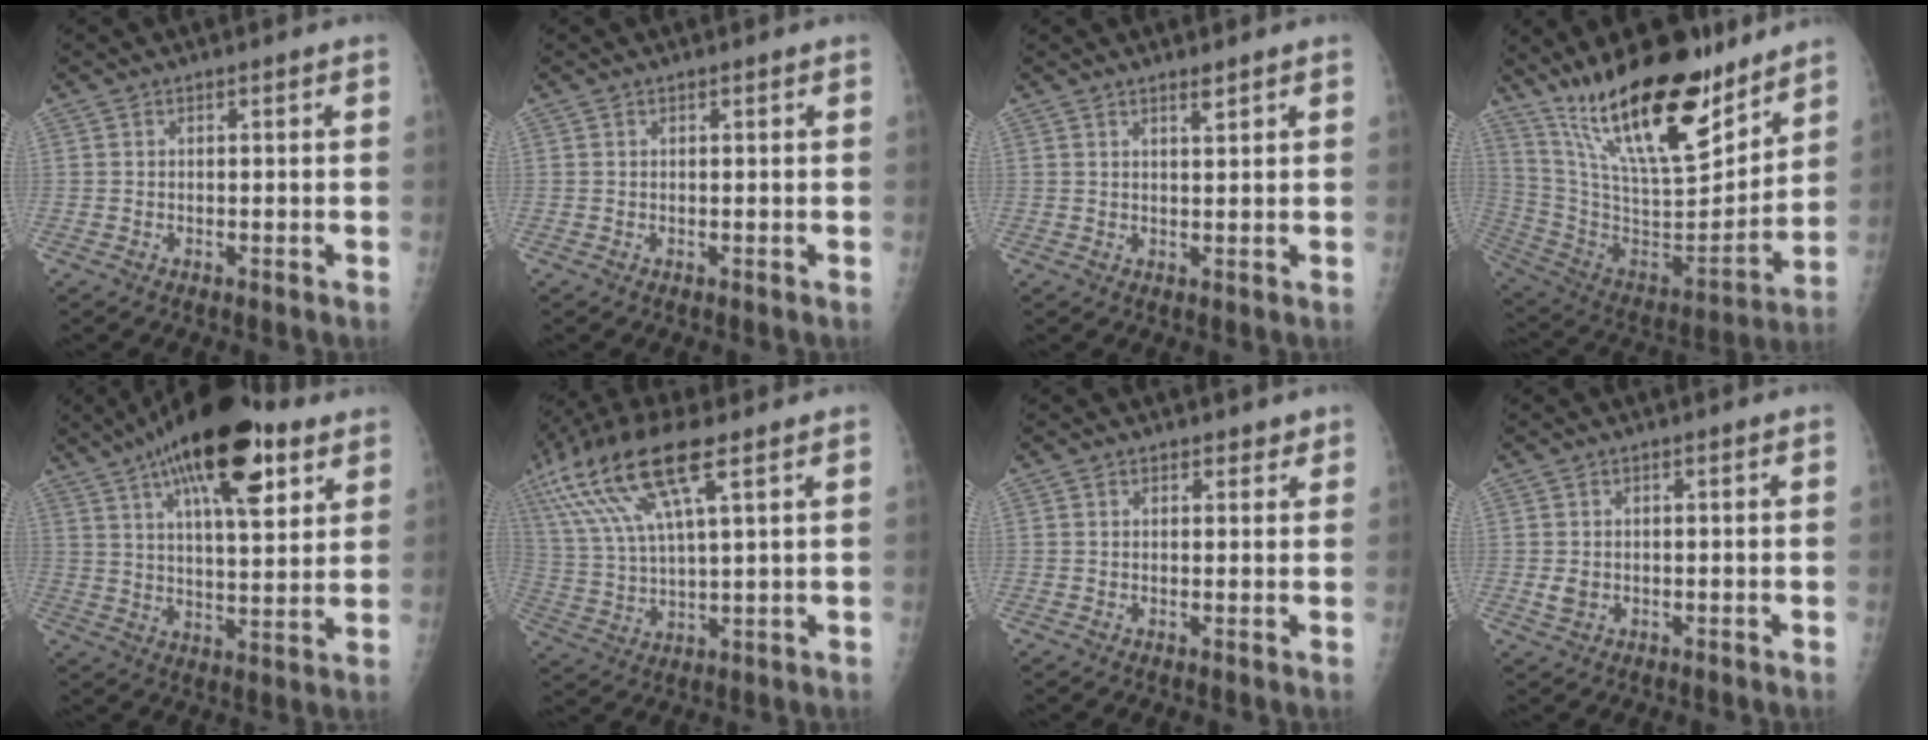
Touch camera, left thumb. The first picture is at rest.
{"total": 0.0}
{"total": 1.7, "force": [1.3, 0.3, 0.9], "torque": [-0.011, -0.011, 0.023]}
{"total": 26.3, "force": [18.7, 8.2, 16.5], "torque": [-0.239, -0.096, 0.325]}
{"total": 20.8, "force": [11.2, 7.6, 15.8], "torque": [-0.227, -0.026, 0.174]}
{"total": 17.5, "force": [8.9, 4.7, 14.3], "torque": [-0.312, 0.000, 0.174]}
{"total": 1.8, "force": [1.4, 1.2, 0.1], "torque": [0.021, -0.006, 0.012]}
{"total": 2.0, "force": [-0.1, 1.6, 1.1], "torque": [-0.016, -0.001, 0.003]}